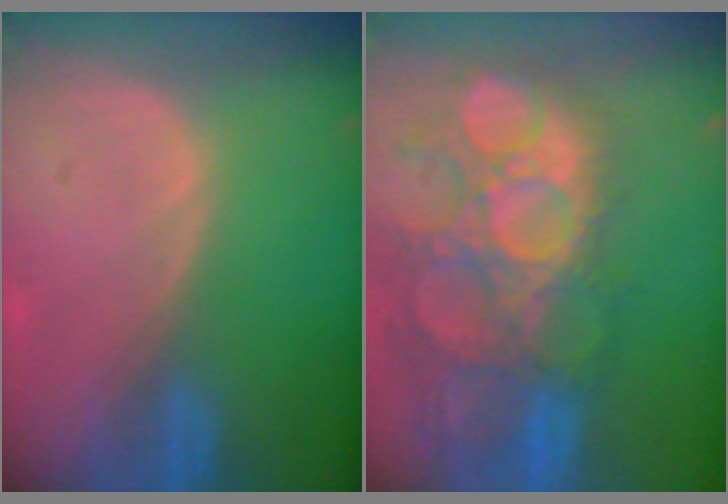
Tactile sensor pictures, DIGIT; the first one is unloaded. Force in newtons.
{"total": 15.0, "press": 12.6, "slide": 8.2}